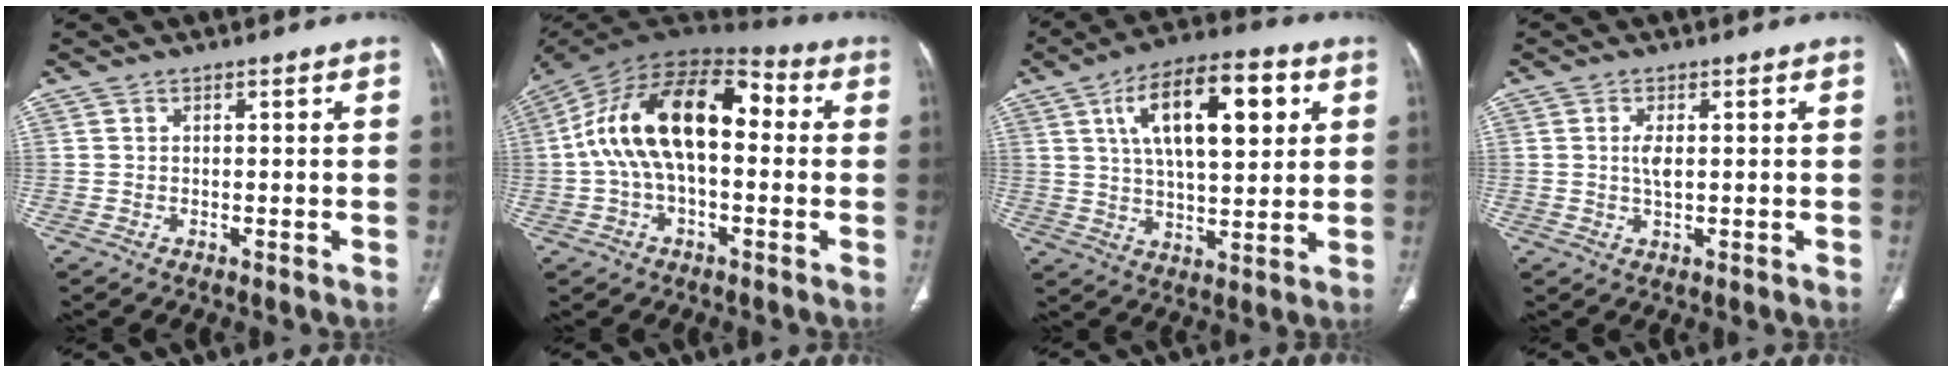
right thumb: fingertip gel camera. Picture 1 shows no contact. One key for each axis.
{"total": 19.8, "fx": 1.3, "fy": 10.7, "fz": 16.7, "tx": -0.291, "ty": 0.051, "tz": 0.011}
{"total": 17.9, "fx": 6.0, "fy": 7.8, "fz": 15.0, "tx": -0.220, "ty": -0.001, "tz": 0.095}
{"total": 2.6, "fx": 0.4, "fy": 1.1, "fz": 2.3, "tx": -0.048, "ty": -0.003, "tz": 0.010}